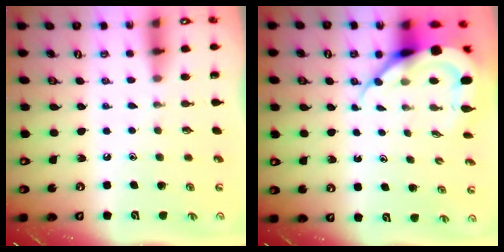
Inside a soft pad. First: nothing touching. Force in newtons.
{"total": 9.3, "press": 9.2, "slide": 1.2}